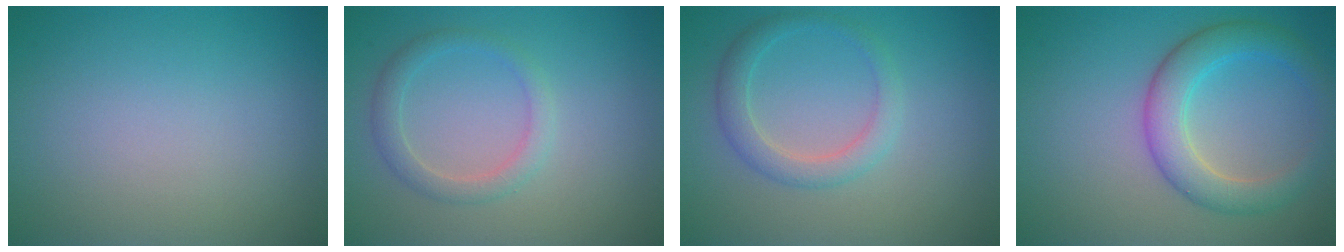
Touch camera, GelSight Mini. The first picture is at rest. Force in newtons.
{"total": 2.3, "press": 2.3, "slide": 0.1}
{"total": 2.5, "press": 2.5, "slide": 0.1}
{"total": 4.5, "press": 4.5, "slide": 0.1}